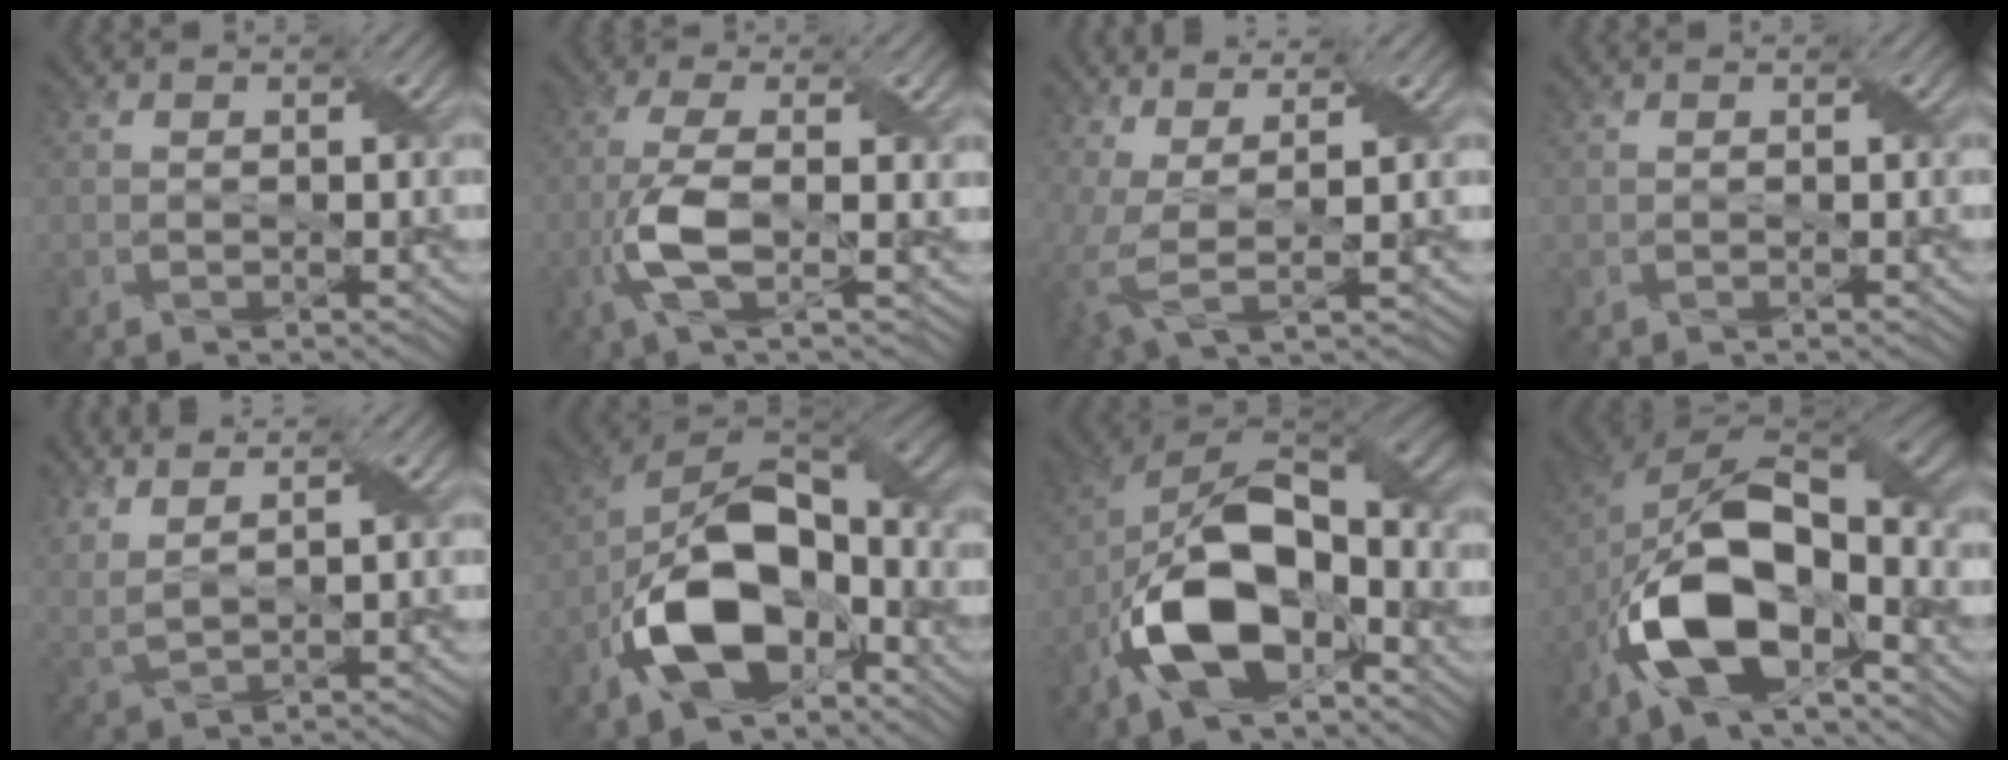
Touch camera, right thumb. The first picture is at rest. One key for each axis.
{"total": 6.8, "fx": -1.5, "fy": 1.8, "fz": 6.4, "tx": -0.147, "ty": 0.009, "tz": -0.035}
{"total": 5.5, "fx": 0.8, "fy": 1.5, "fz": 5.2, "tx": -0.125, "ty": 0.005, "tz": 0.014}
{"total": 0.0}
{"total": 5.8, "fx": 4.4, "fy": 1.5, "fz": 3.5, "tx": -0.087, "ty": 0.010, "tz": 0.073}
{"total": 17.0, "fx": -6.5, "fy": 9.8, "fz": 12.3, "tx": -0.222, "ty": -0.023, "tz": -0.131}
{"total": 15.8, "fx": -6.0, "fy": 8.1, "fz": 12.2, "tx": -0.223, "ty": -0.020, "tz": -0.120}
{"total": 17.2, "fx": -7.1, "fy": 8.3, "fz": 13.4, "tx": -0.240, "ty": -0.021, "tz": -0.129}